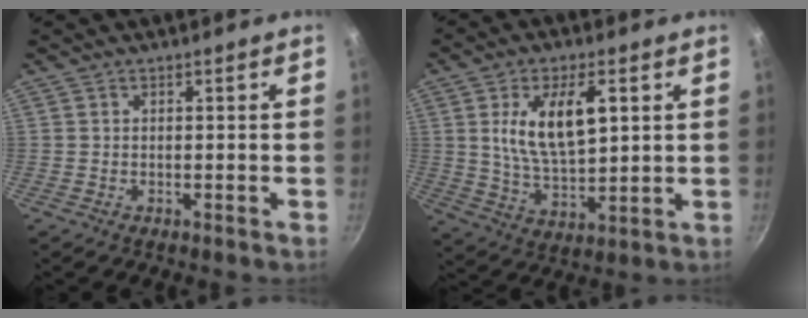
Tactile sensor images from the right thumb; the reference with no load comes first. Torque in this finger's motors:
{"motor_torque": [-1.12, 1.37, 0.38, -0.18, 0.41]}